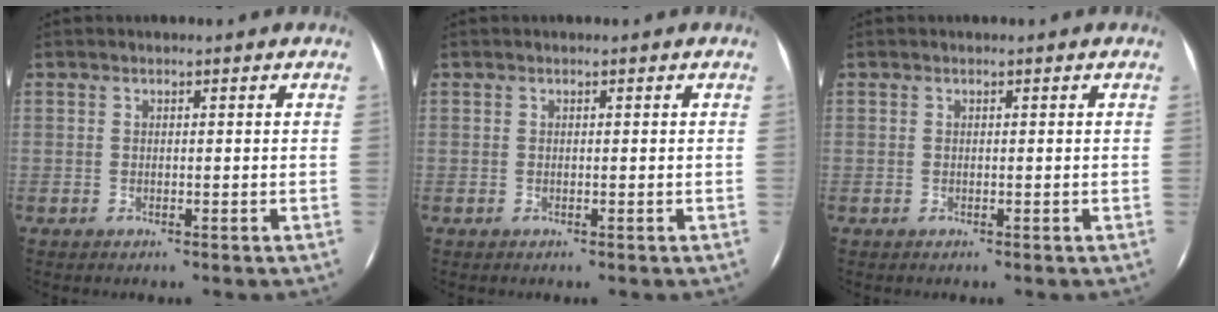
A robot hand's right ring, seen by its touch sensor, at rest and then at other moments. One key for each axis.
{"total": 0.0}
{"total": 0.0}